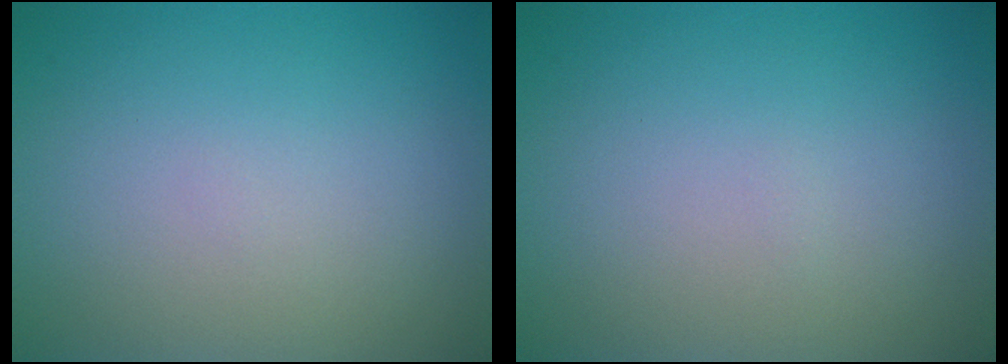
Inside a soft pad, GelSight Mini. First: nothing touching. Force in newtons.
{"total": 0.0}